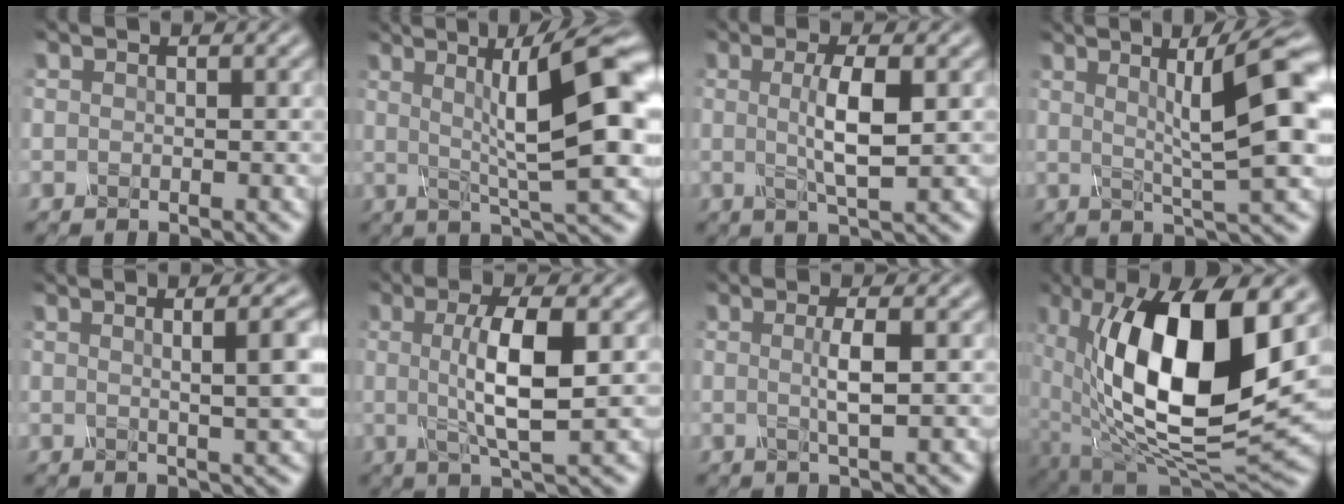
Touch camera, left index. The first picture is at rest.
{"total": 11.8, "force": [1.8, 2.4, 11.4], "torque": [-0.158, 0.020, 0.026]}
{"total": 4.1, "force": [0.1, 0.8, 4.0], "torque": [-0.074, -0.001, 0.005]}
{"total": 10.1, "force": [1.9, 1.8, 9.8], "torque": [-0.127, 0.017, 0.026]}
{"total": 7.0, "force": [1.8, 2.2, 6.4], "torque": [-0.049, 0.029, 0.002]}
{"total": 6.0, "force": [0.2, 1.4, 5.8], "torque": [-0.106, 0.001, 0.004]}
{"total": 2.4, "force": [-0.1, 0.4, 2.4], "torque": [-0.043, 0.001, -0.005]}
{"total": 15.6, "force": [2.3, 6.6, 14.0], "torque": [-0.239, -0.006, 0.035]}